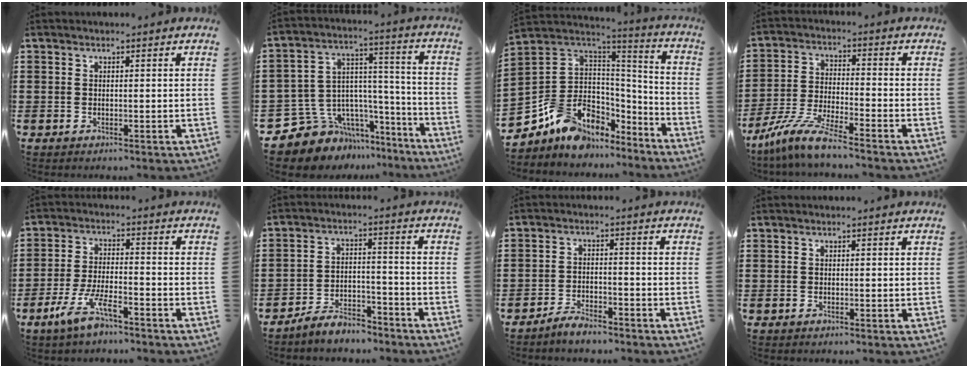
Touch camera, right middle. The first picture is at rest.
{"total": 9.7, "force": [-7.7, 5.8, 1.3], "torque": [-0.053, 0.003, -0.144]}
{"total": 9.1, "force": [-5.5, 7.0, 2.2], "torque": [-0.083, 0.005, -0.106]}
{"total": 7.8, "force": [-6.9, 0.0, 3.5], "torque": [-0.085, -0.008, -0.140]}
{"total": 7.3, "force": [-5.0, 1.6, 5.1], "torque": [-0.115, -0.009, -0.094]}
{"total": 5.1, "force": [-4.9, 0.9, 0.9], "torque": [-0.023, 0.010, -0.100]}
{"total": 3.3, "force": [-3.2, 0.6, 0.6], "torque": [-0.013, 0.008, -0.065]}
{"total": 0.0}